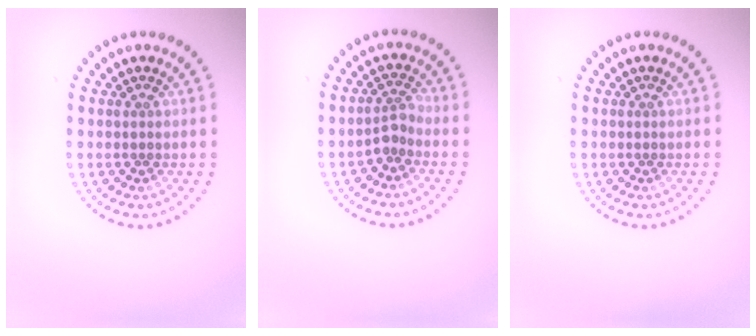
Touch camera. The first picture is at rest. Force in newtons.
{"total": 1.9, "press": 1.4, "slide": 1.4}
{"total": 0.0}